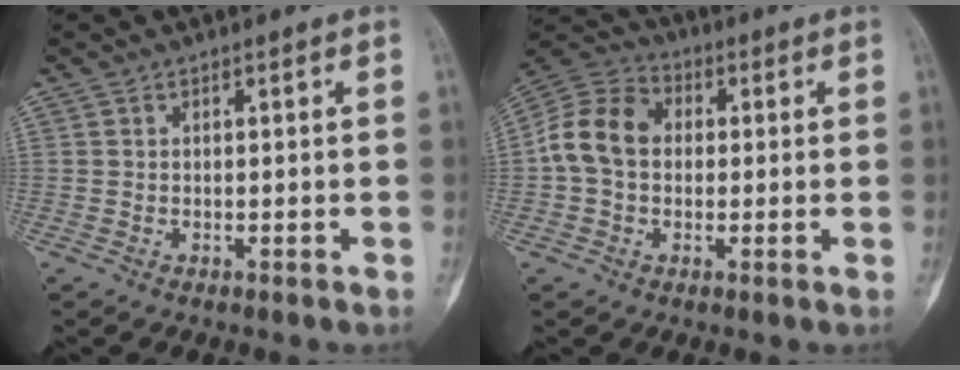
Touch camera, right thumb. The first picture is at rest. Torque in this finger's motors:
{"motor_torque": [0.11, 0.12, 0.04, 0.00, 0.04]}